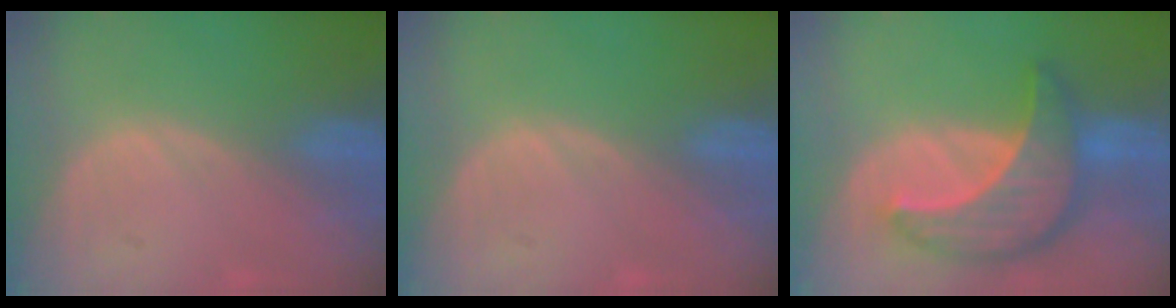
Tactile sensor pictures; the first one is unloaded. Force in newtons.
{"total": 0.0}
{"total": 10.0, "press": 10.0, "slide": 0.6}